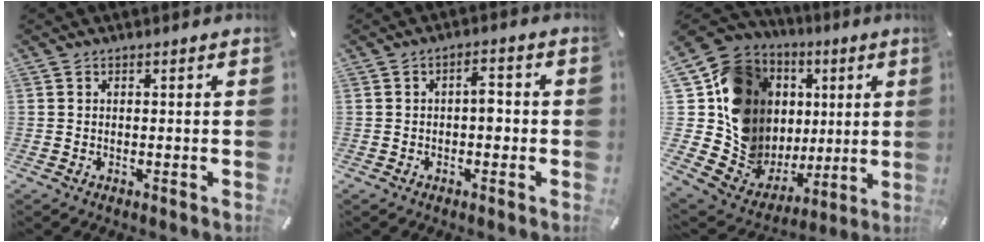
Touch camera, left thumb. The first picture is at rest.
{"total": 3.7, "force": [-0.5, 2.0, 3.0], "torque": [-0.042, 0.005, -0.016]}
{"total": 18.4, "force": [4.6, 15.3, 9.1], "torque": [-0.179, -0.057, 0.110]}